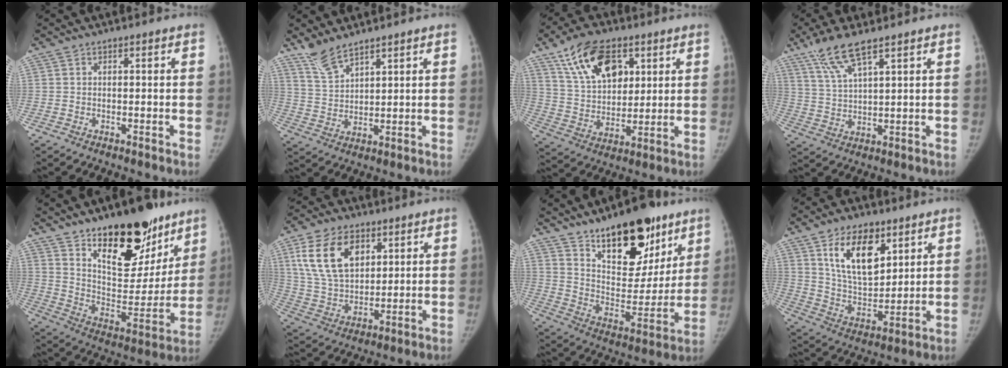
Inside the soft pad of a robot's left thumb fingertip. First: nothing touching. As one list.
[{"total": 6.0, "force": [5.2, 1.6, 2.6], "torque": [-0.049, -0.026, 0.114]}, {"total": 15.5, "force": [7.8, 8.9, 10.0], "torque": [-0.141, -0.025, 0.149]}, {"total": 8.5, "force": [5.7, 1.7, 6.0], "torque": [-0.127, -0.018, 0.122]}, {"total": 24.2, "force": [15.4, 11.2, 14.8], "torque": [-0.162, -0.090, 0.240]}, {"total": 15.9, "force": [6.7, 9.9, 10.5], "torque": [-0.170, -0.021, 0.137]}, {"total": 22.4, "force": [14.2, 10.3, 14.0], "torque": [-0.156, -0.075, 0.229]}, {"total": 14.6, "force": [7.3, 7.8, 9.9], "torque": [-0.136, -0.045, 0.141]}]